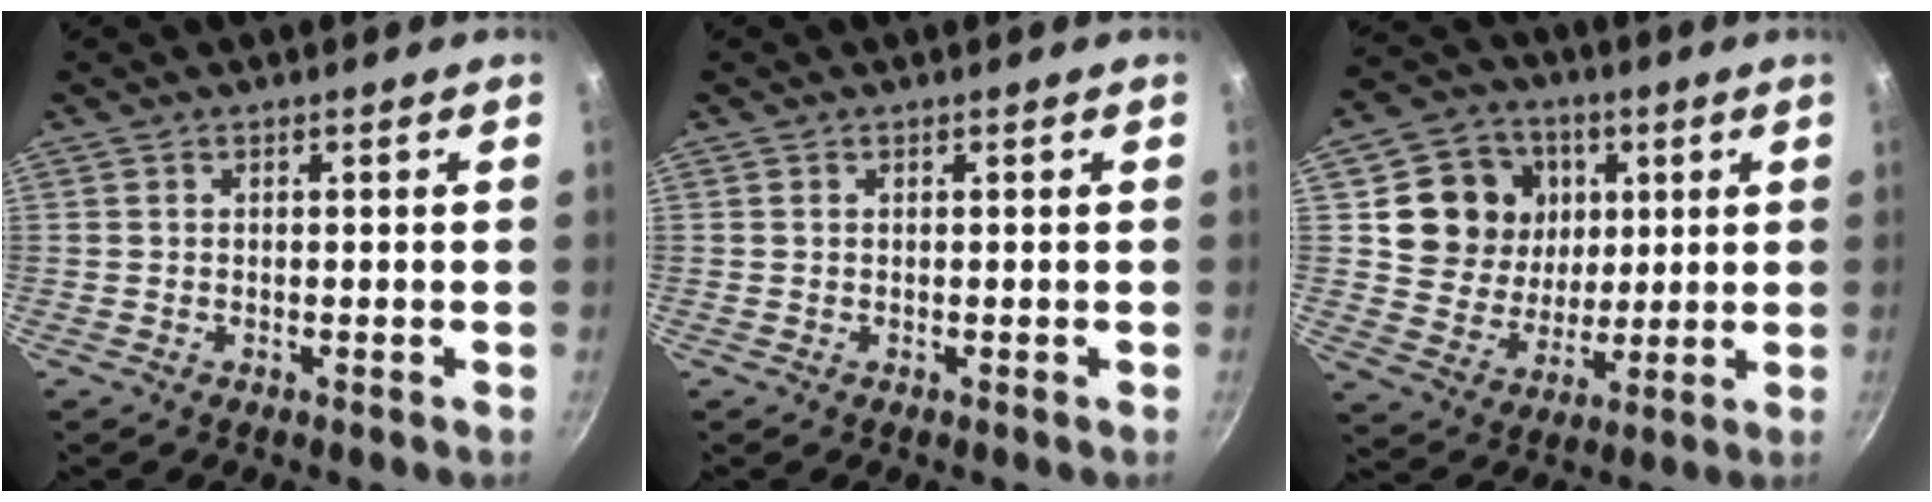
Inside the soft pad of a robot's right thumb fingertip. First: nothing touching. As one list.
[{"total": 0.0}, {"total": 14.7, "force": [4.2, 12.9, 5.7], "torque": [-0.070, -0.009, 0.077]}]